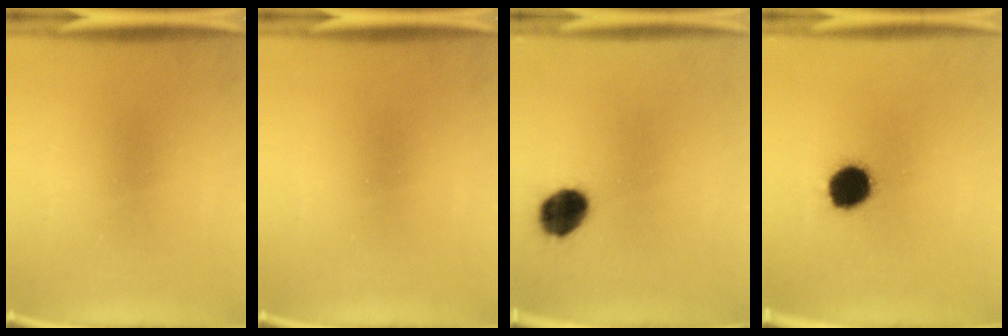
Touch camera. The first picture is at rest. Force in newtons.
{"total": 0.0}
{"total": 9.3}
{"total": 11.4}